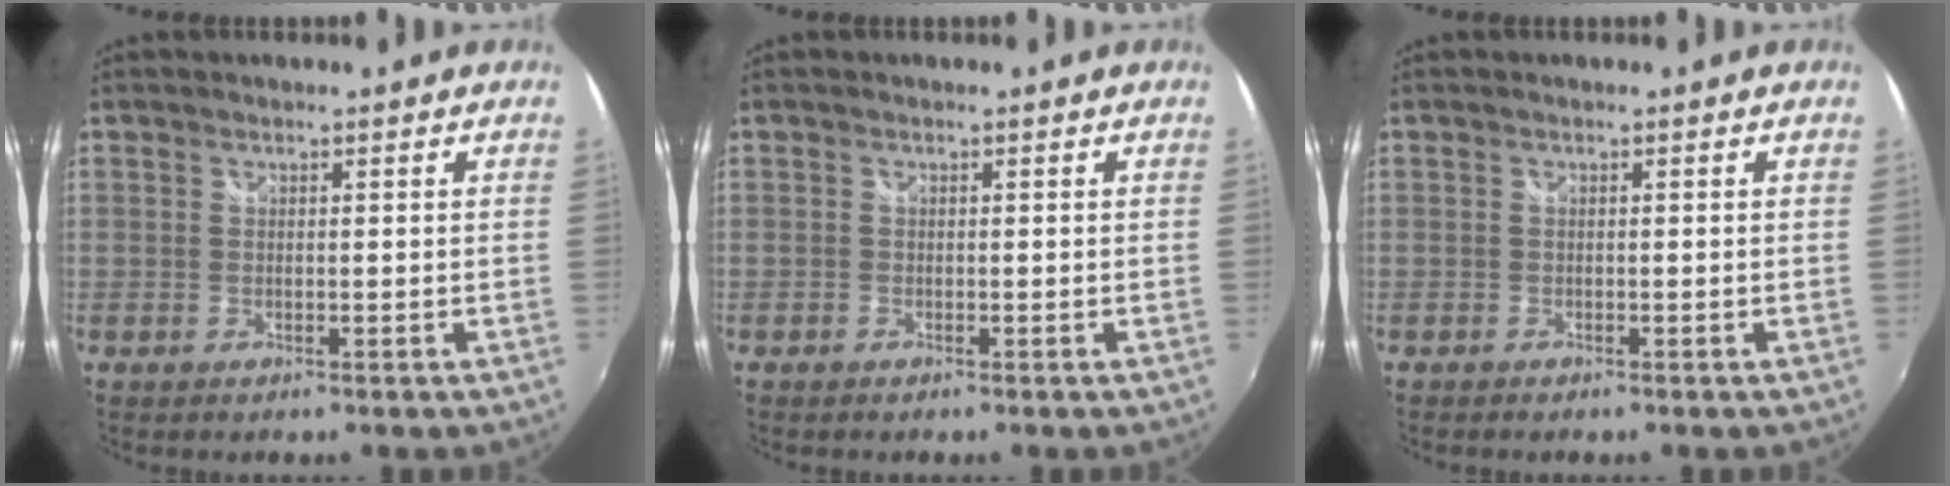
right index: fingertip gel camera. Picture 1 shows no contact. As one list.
[{"total": 0.5, "force": [-0.4, 0.3, 0.1], "torque": [-0.003, -0.003, -0.012]}, {"total": 0.5, "force": [-0.5, 0.2, 0.2], "torque": [-0.004, -0.004, -0.011]}]